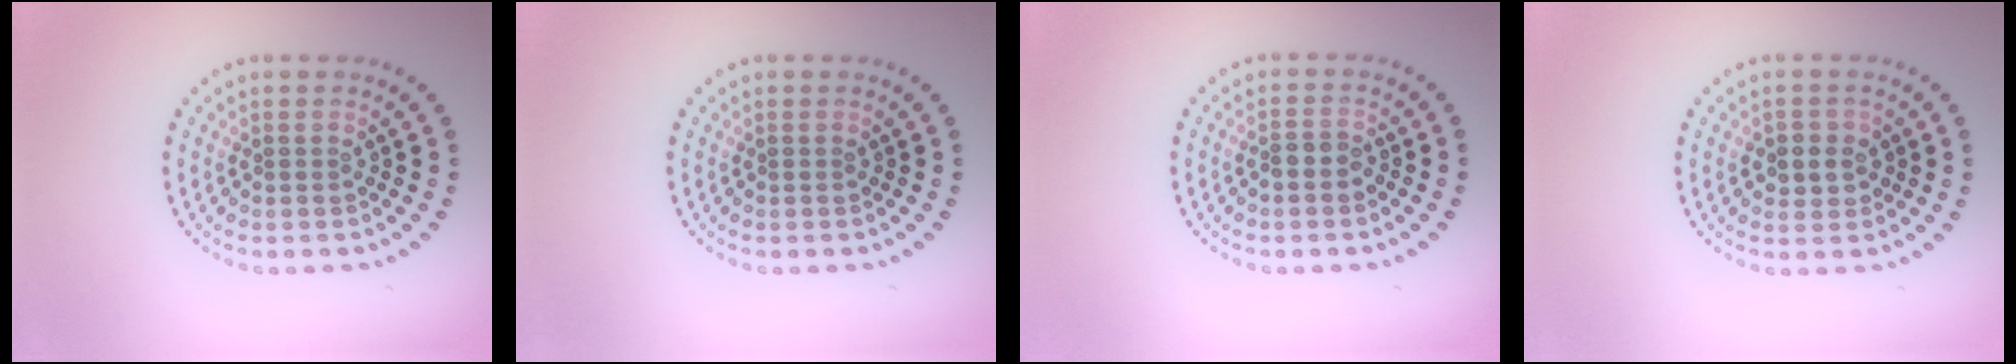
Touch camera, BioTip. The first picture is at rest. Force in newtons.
{"total": 0.0}
{"total": 1.7, "press": 1.5, "slide": 0.7}
{"total": 2.5, "press": 2.4, "slide": 0.5}